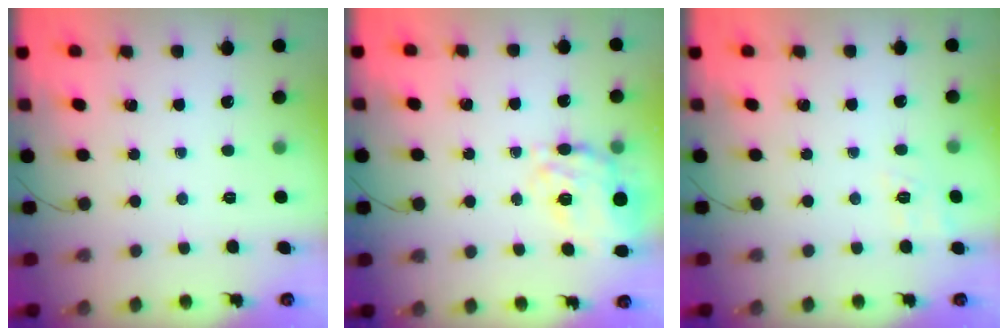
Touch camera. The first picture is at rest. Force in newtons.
{"total": 13.6, "press": 13.0, "slide": 4.2}
{"total": 7.2, "press": 6.9, "slide": 2.2}